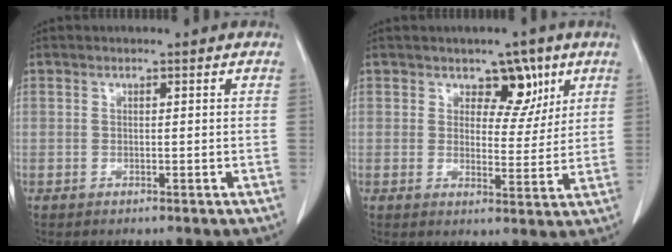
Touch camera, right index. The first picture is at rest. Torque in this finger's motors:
{"motor_torque": [0.05, 0.04, 0.19, 0.00]}